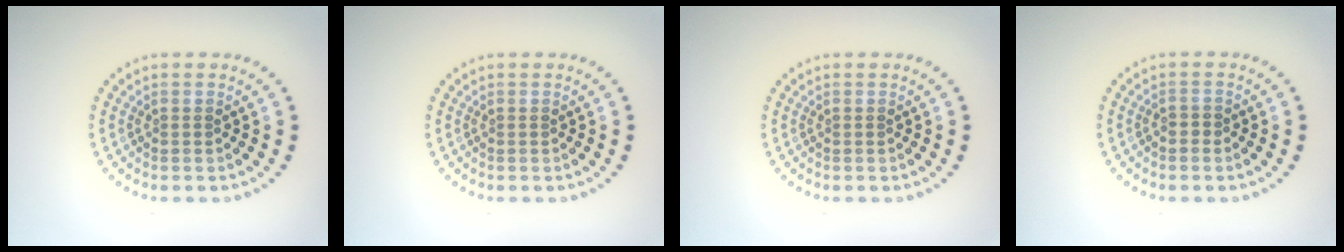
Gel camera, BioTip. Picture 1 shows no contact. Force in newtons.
{"total": 0.0}
{"total": 0.0}
{"total": 0.6, "press": 0.4, "slide": 0.4}